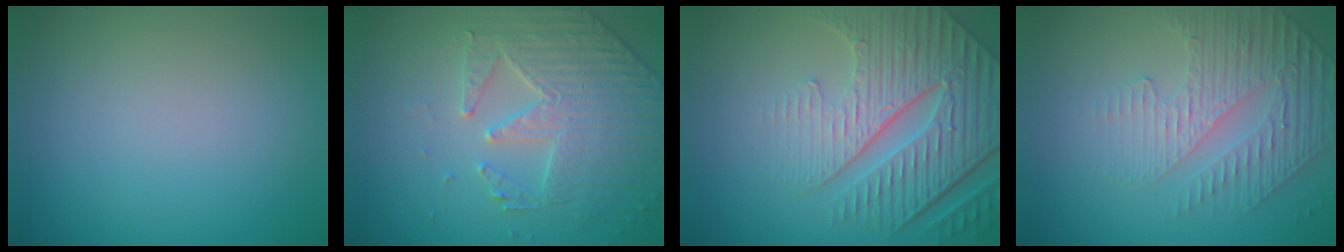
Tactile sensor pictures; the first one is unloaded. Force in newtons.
{"total": 4.2, "press": 3.9, "slide": 1.6}
{"total": 7.9, "press": 5.8, "slide": 5.3}
{"total": 4.7, "press": 3.1, "slide": 3.5}